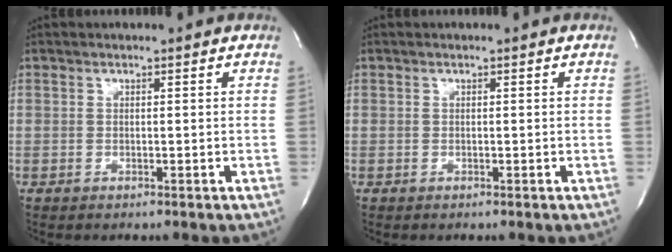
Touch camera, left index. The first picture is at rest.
{"total": 0.0}